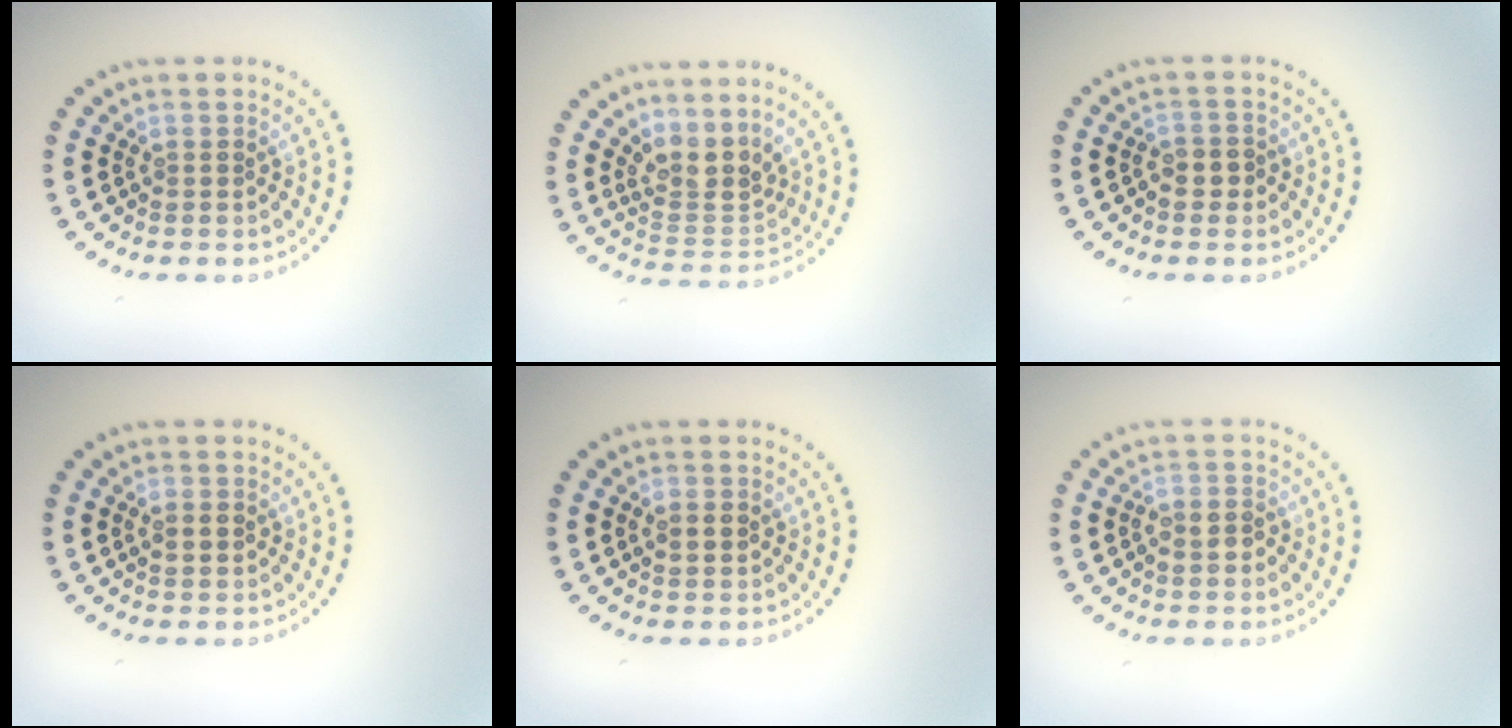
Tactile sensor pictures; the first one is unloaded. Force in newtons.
{"total": 3.3, "press": 2.5, "slide": 2.2}
{"total": 1.2, "press": 1.1, "slide": 0.3}
{"total": 1.6, "press": 1.6, "slide": 0.1}
{"total": 1.7, "press": 1.7, "slide": 0.2}
{"total": 1.6, "press": 1.5, "slide": 0.7}